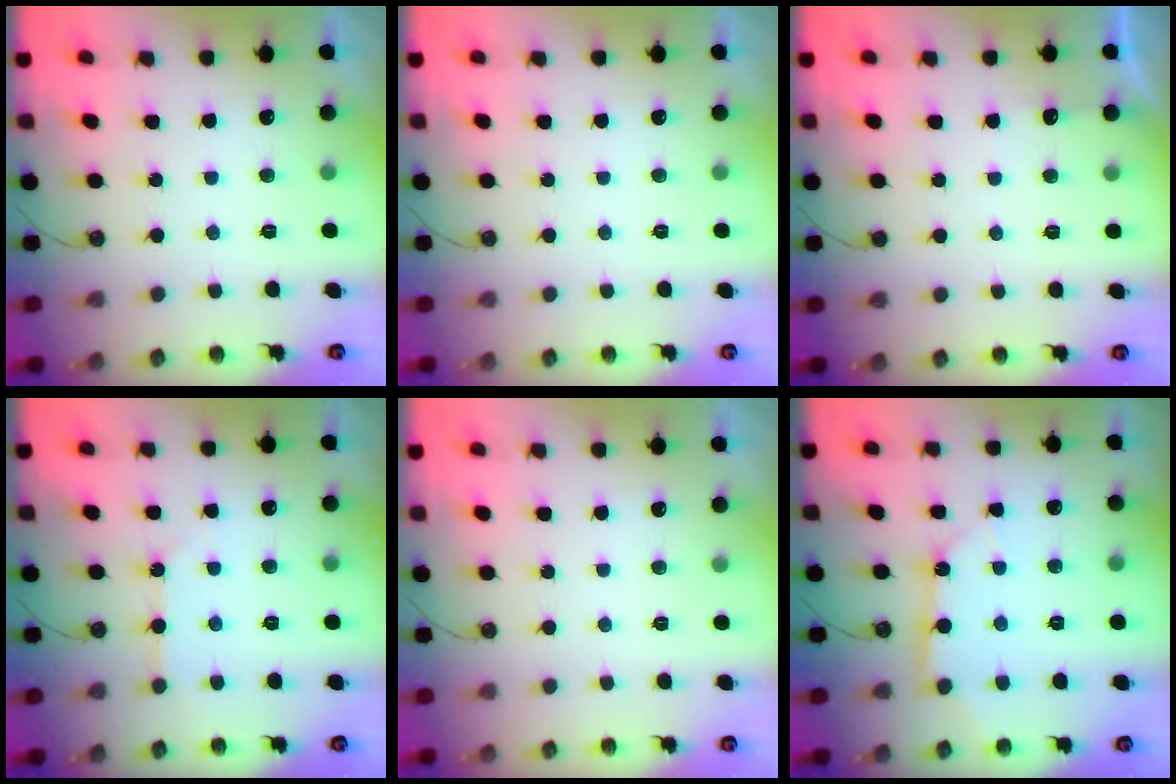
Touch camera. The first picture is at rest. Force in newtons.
{"total": 0.0}
{"total": 2.7, "press": 2.7, "slide": 0.3}
{"total": 3.1, "press": 3.1, "slide": 0.5}
{"total": 0.0}
{"total": 8.9, "press": 8.8, "slide": 1.0}